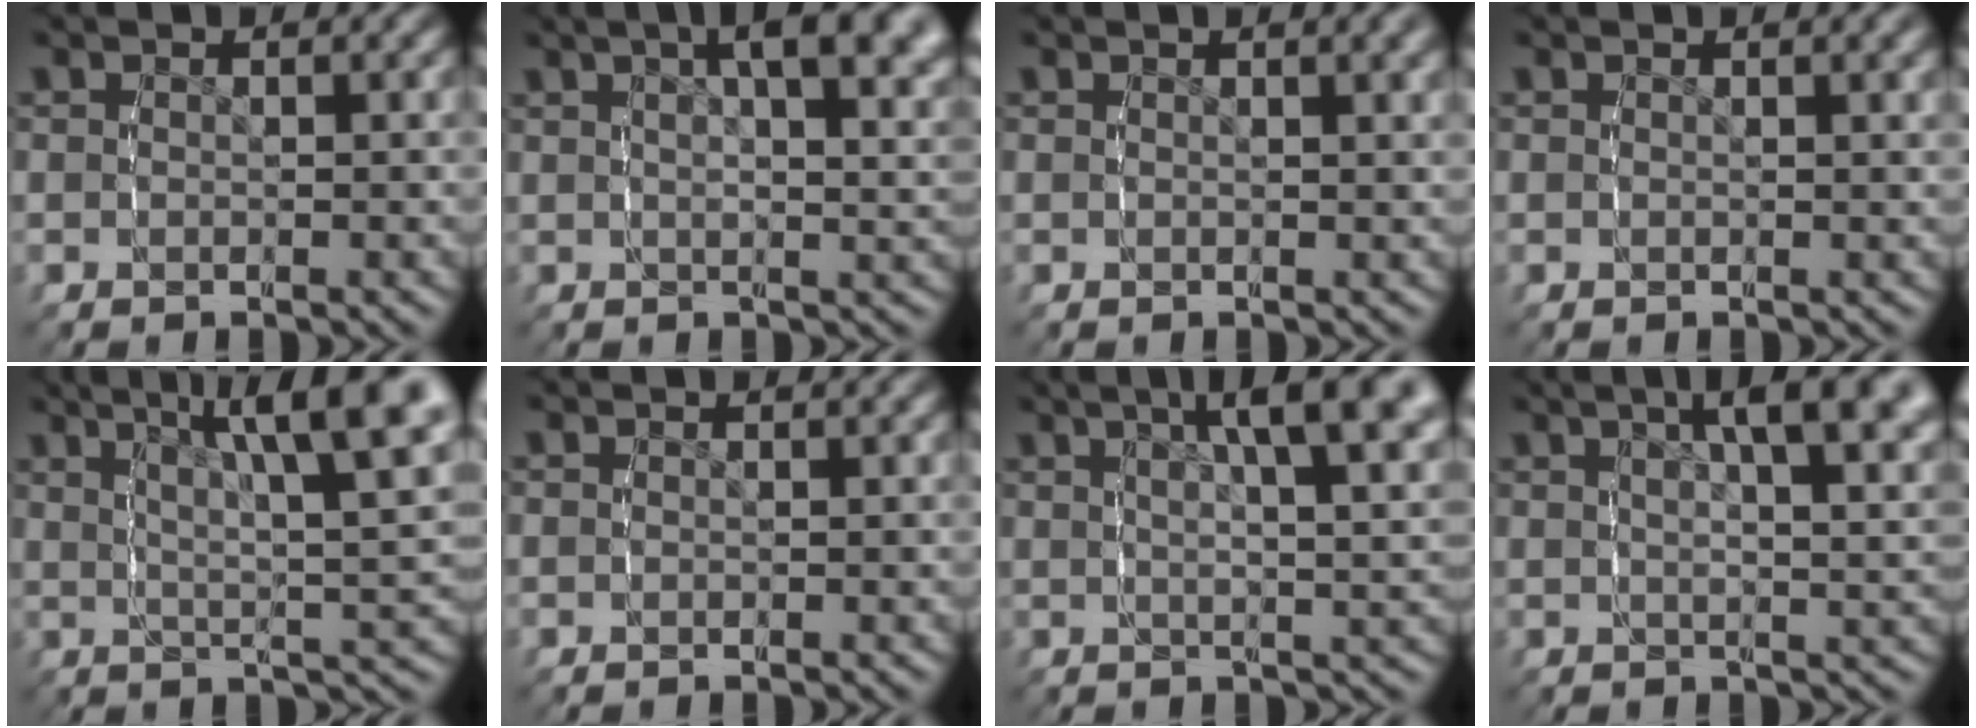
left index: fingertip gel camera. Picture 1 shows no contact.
{"total": 6.7, "force": [3.3, 2.2, 5.5], "torque": [-0.070, 0.014, 0.049]}
{"total": 1.4, "force": [0.8, -0.3, 1.1], "torque": [-0.012, 0.002, 0.015]}
{"total": 0.9, "force": [0.5, -0.4, 0.6], "torque": [-0.009, -0.001, 0.011]}
{"total": 11.1, "force": [5.5, 3.1, 9.2], "torque": [-0.106, 0.021, 0.077]}
{"total": 0.0}
{"total": 9.0, "force": [4.5, 2.6, 7.3], "torque": [-0.093, 0.021, 0.064]}
{"total": 8.0, "force": [4.1, 2.3, 6.5], "torque": [-0.084, 0.018, 0.059]}